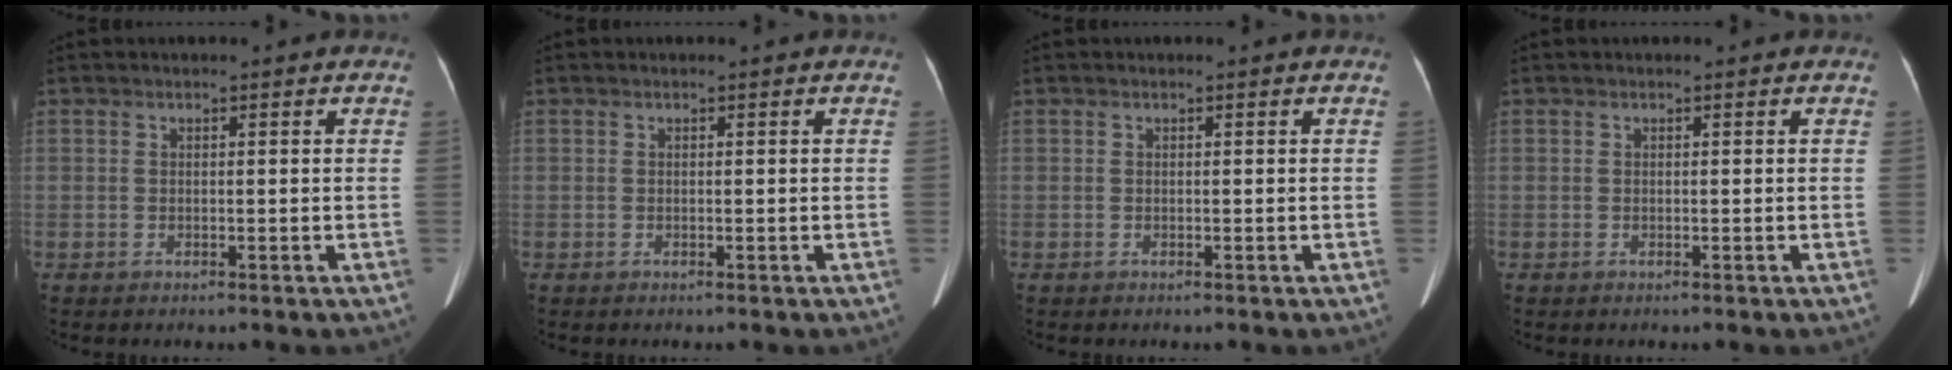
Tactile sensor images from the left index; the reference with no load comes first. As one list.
[{"total": 0.0}, {"total": 0.0}, {"total": 0.0}]